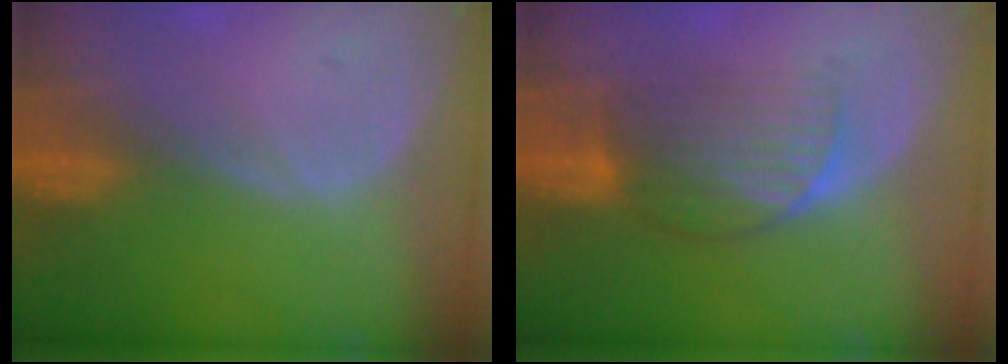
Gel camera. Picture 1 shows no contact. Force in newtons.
{"total": 6.7, "press": 6.4, "slide": 1.8}